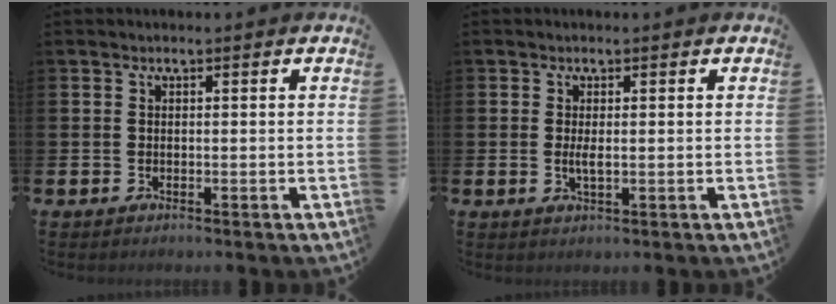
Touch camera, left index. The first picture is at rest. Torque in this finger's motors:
{"motor_torque": [0.51, -0.10, 0.02, 0.07]}